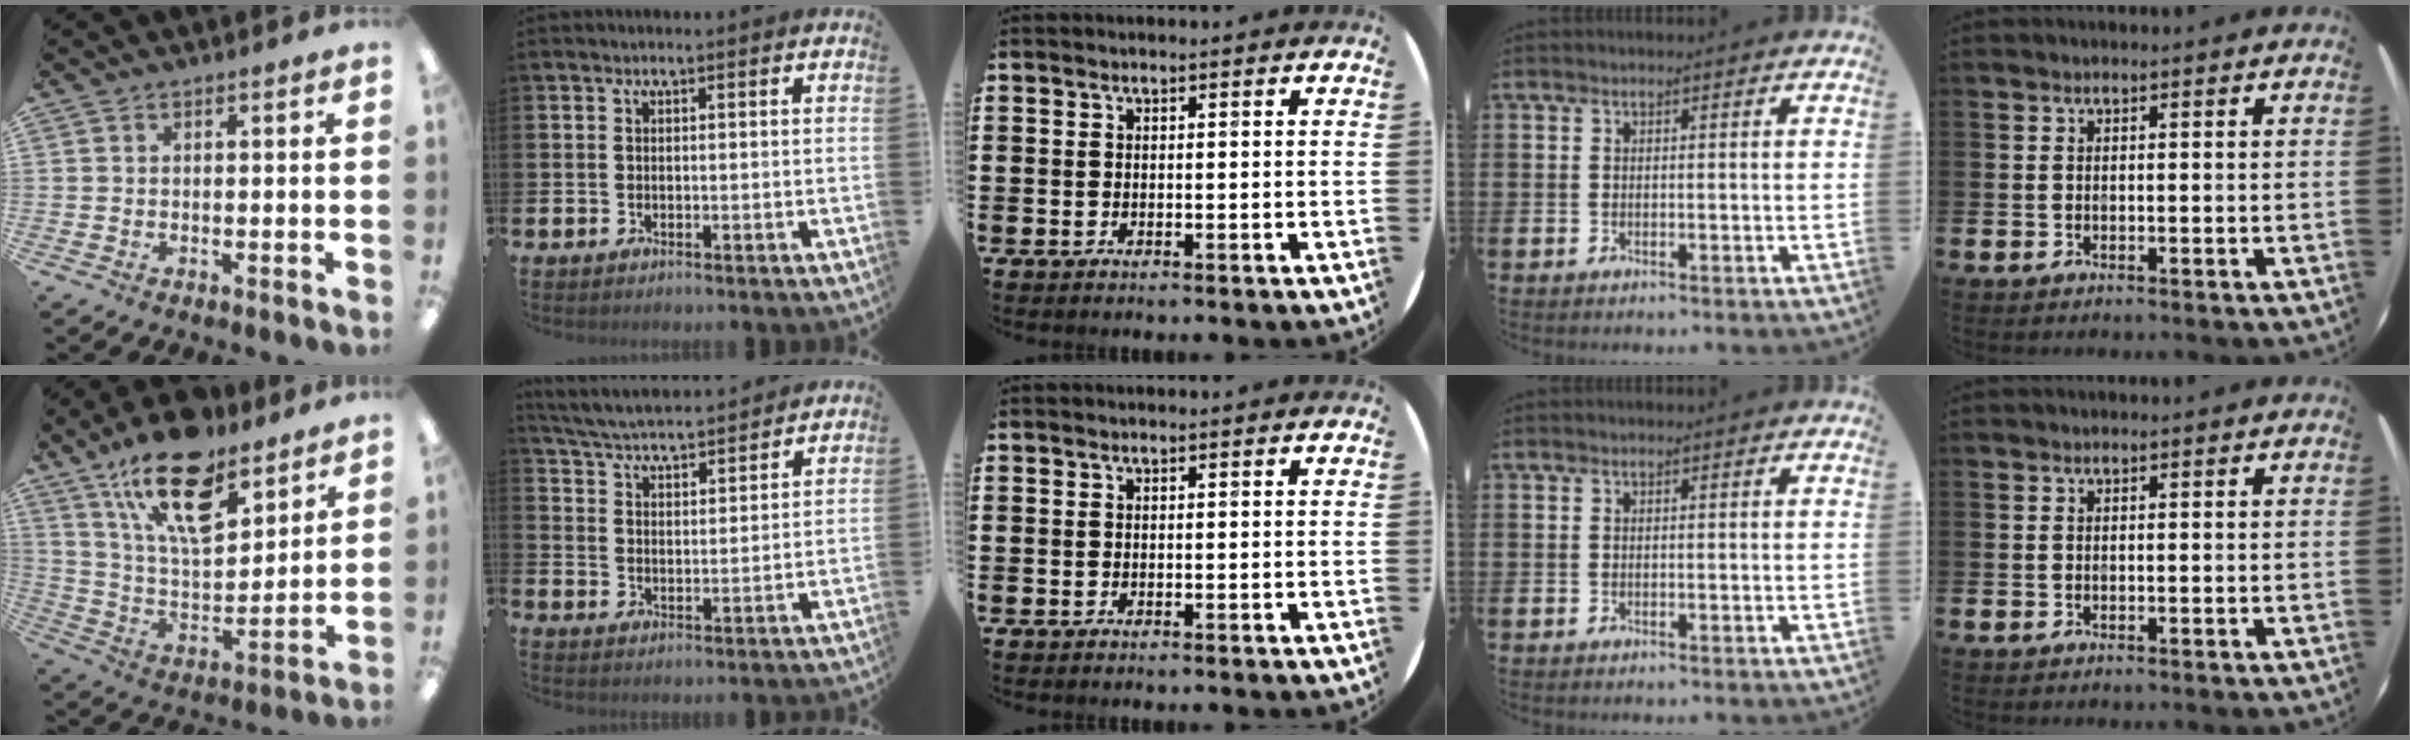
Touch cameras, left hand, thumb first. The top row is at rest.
{"thumb": {"total": 20.4, "force": [13.5, 8.8, 12.6], "torque": [-0.215, -0.066, 0.233]}, "index": {"total": 5.1, "force": [5.0, 0.4, 0.7], "torque": [-0.037, -0.039, 0.086]}}